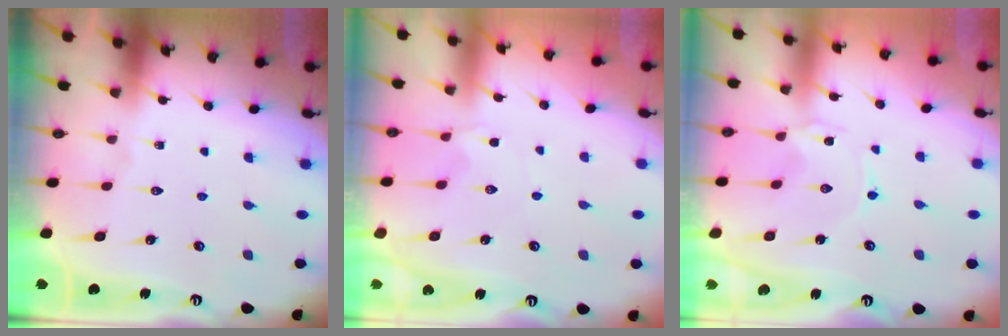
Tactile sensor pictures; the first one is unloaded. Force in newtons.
{"total": 1.3, "press": 1.3, "slide": 0.4}
{"total": 0.0}